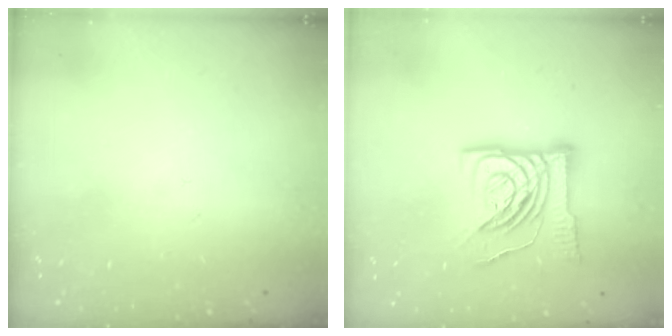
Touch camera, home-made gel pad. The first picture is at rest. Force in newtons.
{"total": 16.6, "press": 16.5, "slide": 2.0}